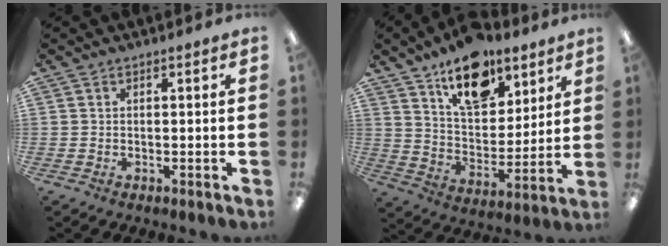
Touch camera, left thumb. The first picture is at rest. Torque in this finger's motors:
{"motor_torque": [0.51, 0.48, 0.98, -1.33, 0.12]}